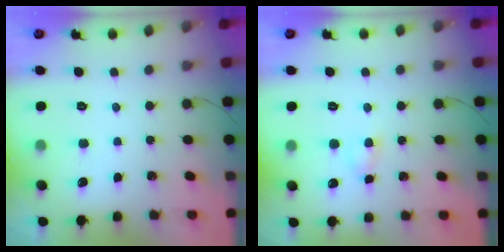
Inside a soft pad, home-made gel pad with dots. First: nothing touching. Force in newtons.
{"total": 3.8, "press": 3.5, "slide": 1.4}